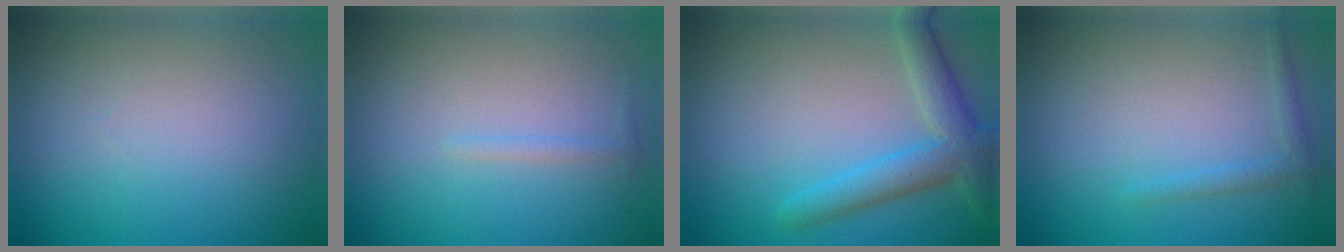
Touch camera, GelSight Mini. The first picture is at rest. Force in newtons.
{"total": 0.7, "press": 0.7, "slide": 0.0}
{"total": 4.4, "press": 4.4, "slide": 0.2}
{"total": 1.2, "press": 1.2, "slide": 0.1}